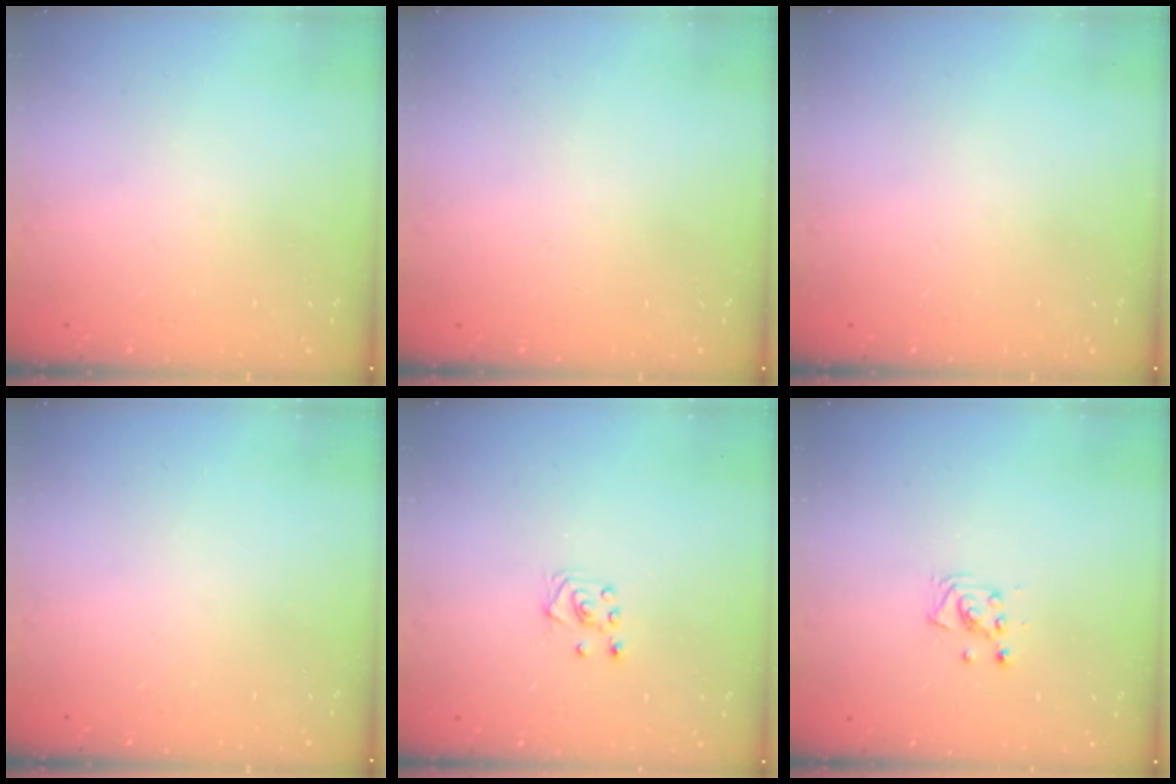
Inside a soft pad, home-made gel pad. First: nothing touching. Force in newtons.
{"total": 0.0}
{"total": 0.0}
{"total": 0.0}
{"total": 3.0, "press": 3.0, "slide": 0.3}
{"total": 3.1, "press": 3.1, "slide": 0.4}